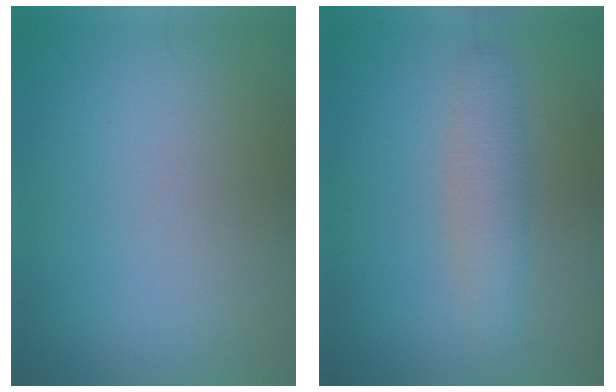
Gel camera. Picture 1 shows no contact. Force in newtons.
{"total": 3.0, "press": 3.0, "slide": 0.1}